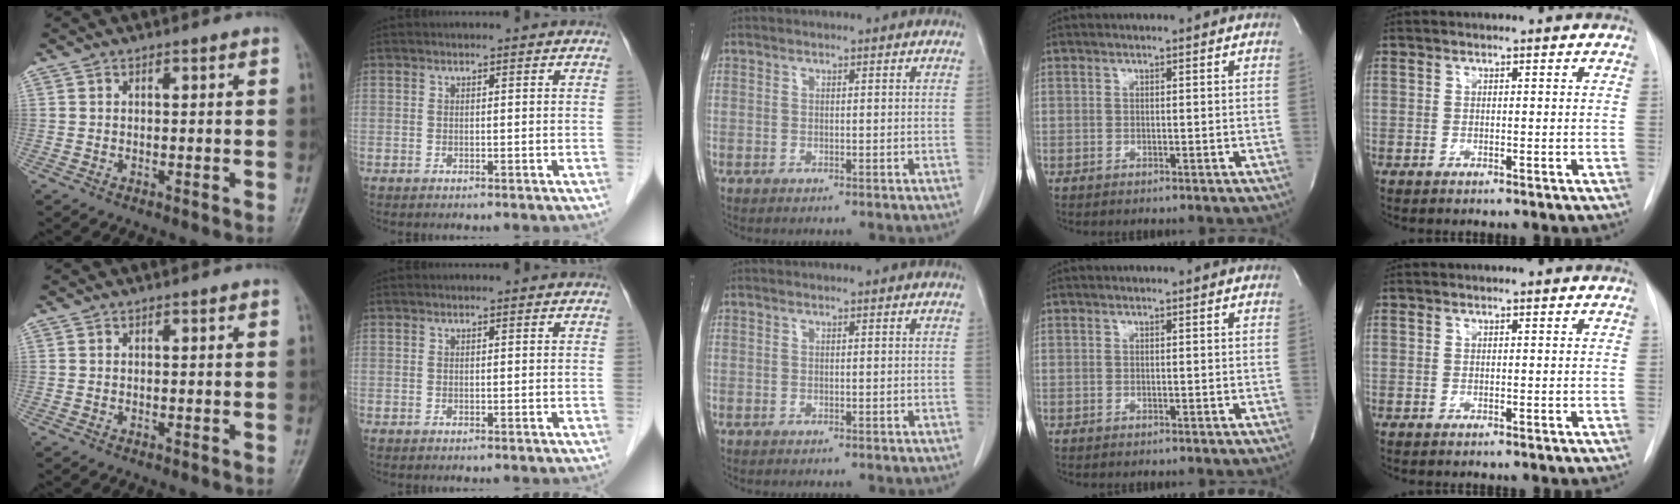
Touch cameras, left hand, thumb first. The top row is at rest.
{}